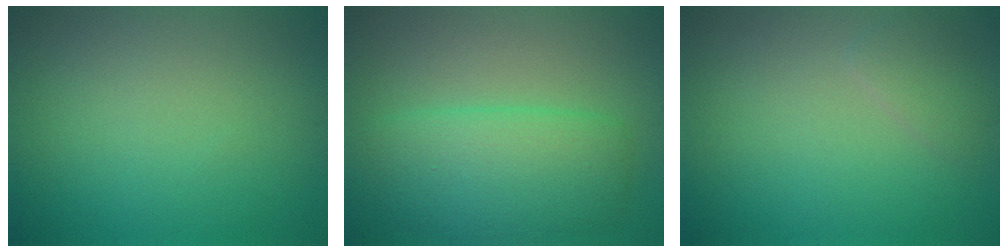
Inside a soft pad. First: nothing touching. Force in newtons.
{"total": 5.3, "press": 5.3, "slide": 0.1}
{"total": 1.3, "press": 1.3, "slide": 0.1}